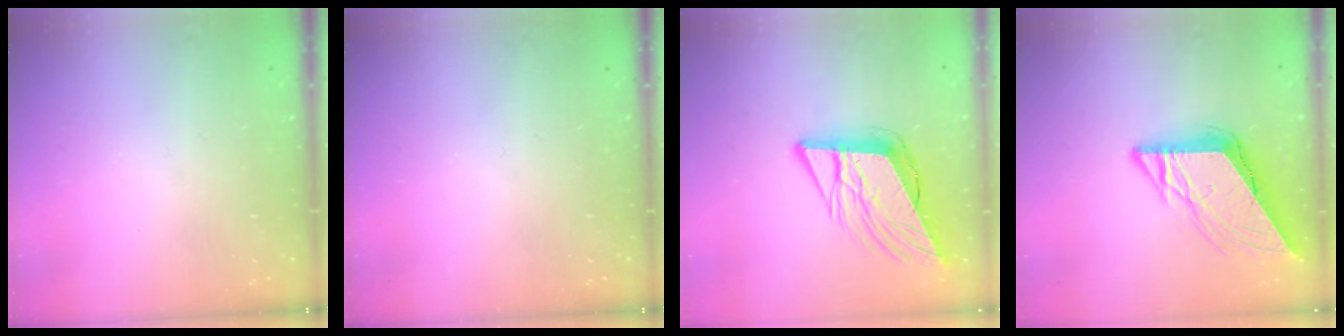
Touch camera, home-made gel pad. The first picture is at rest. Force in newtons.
{"total": 0.0}
{"total": 13.0, "press": 12.4, "slide": 4.0}
{"total": 12.0, "press": 12.0, "slide": 1.3}